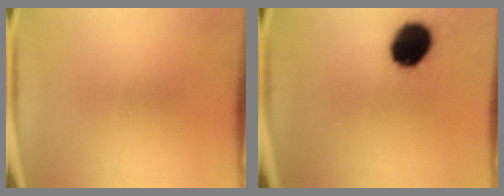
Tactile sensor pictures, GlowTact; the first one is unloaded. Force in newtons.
{"total": 13.5}